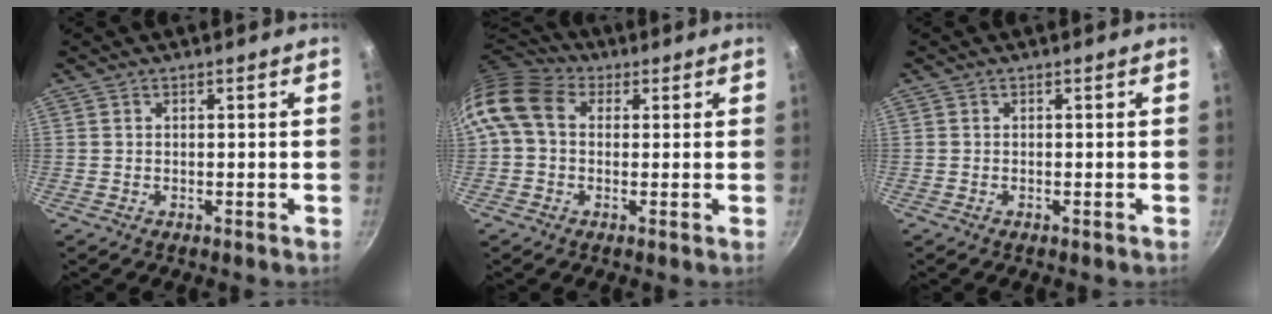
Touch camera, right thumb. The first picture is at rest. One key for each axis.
{"total": 11.1, "fx": 2.1, "fy": 8.5, "fz": 6.9, "tx": -0.124, "ty": 0.018, "tz": 0.017}
{"total": 0.0}